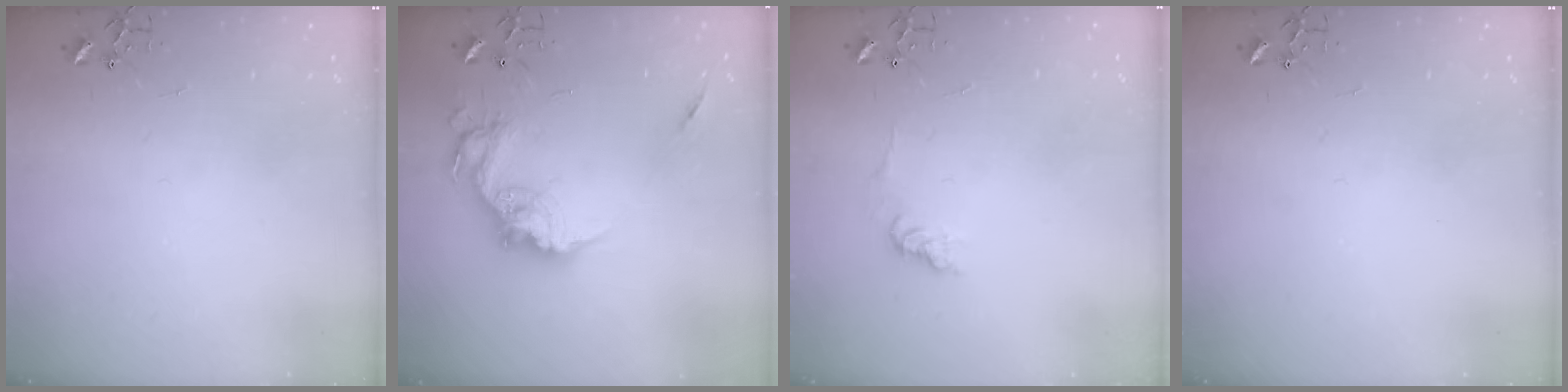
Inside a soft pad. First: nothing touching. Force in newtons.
{"total": 17.5, "press": 17.4, "slide": 1.9}
{"total": 7.3, "press": 7.3, "slide": 0.3}
{"total": 0.0}